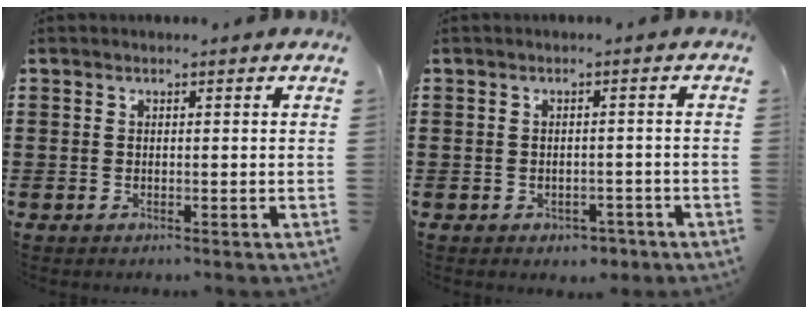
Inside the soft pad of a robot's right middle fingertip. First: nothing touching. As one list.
[{"total": 1.3, "force": [-1.1, 0.6, 0.0], "torque": [-0.006, 0.001, -0.024]}]